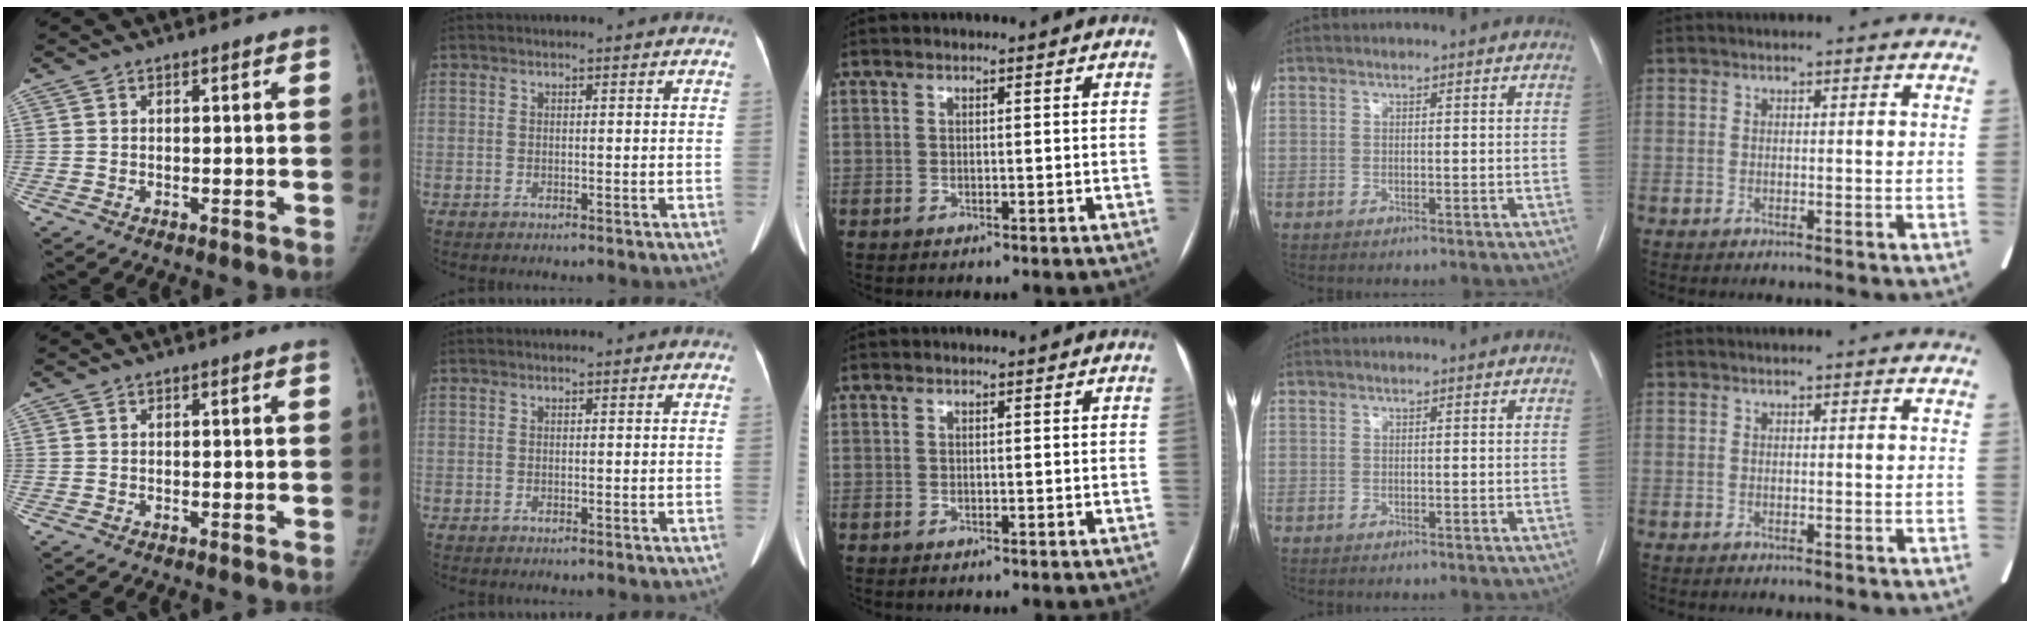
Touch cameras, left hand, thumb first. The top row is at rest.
{}